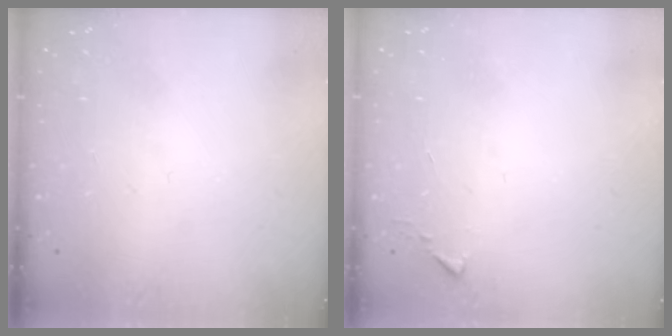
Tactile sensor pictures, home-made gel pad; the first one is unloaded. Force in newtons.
{"total": 1.1, "press": 1.1, "slide": 0.1}